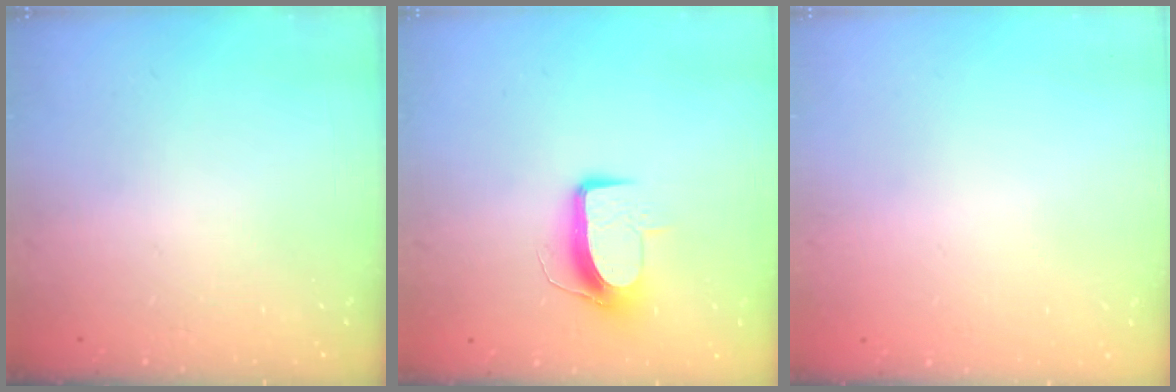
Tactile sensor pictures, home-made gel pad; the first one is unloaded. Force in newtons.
{"total": 9.9, "press": 9.9, "slide": 0.3}
{"total": 0.0}